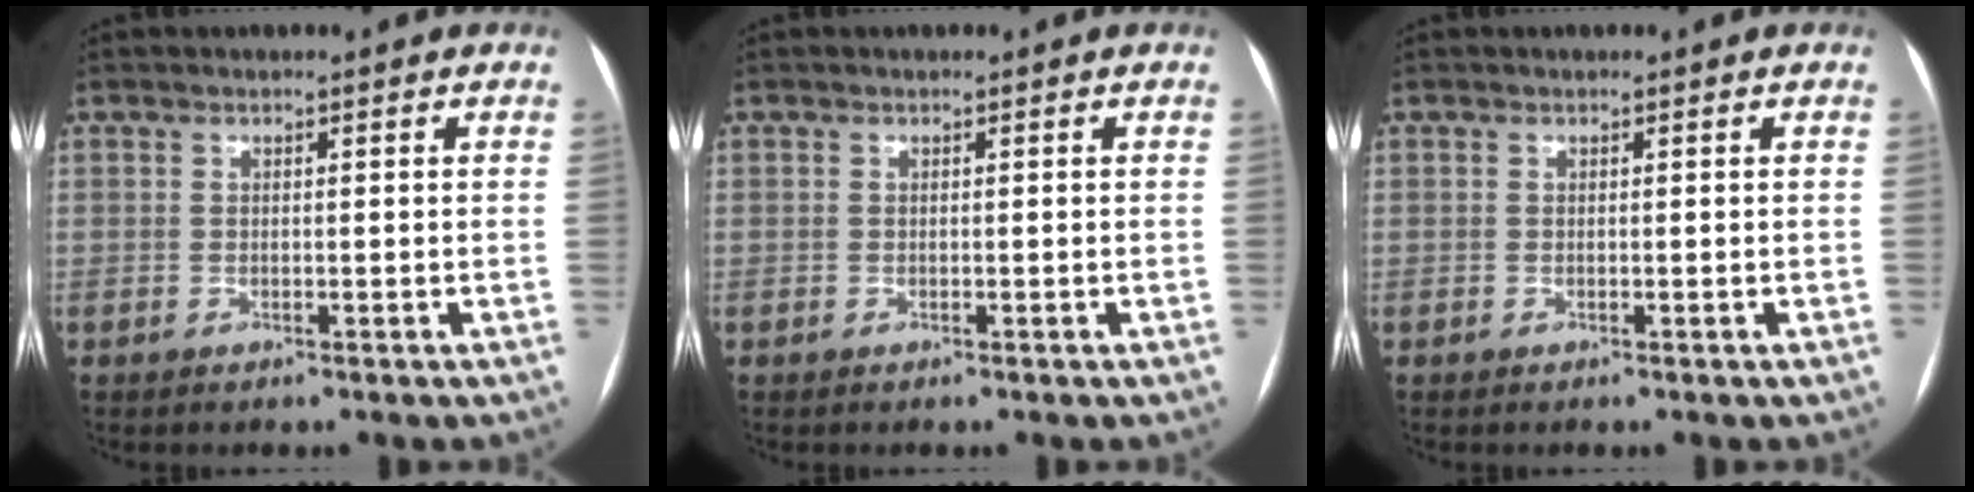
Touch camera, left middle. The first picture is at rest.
{"total": 0.0}
{"total": 0.0}